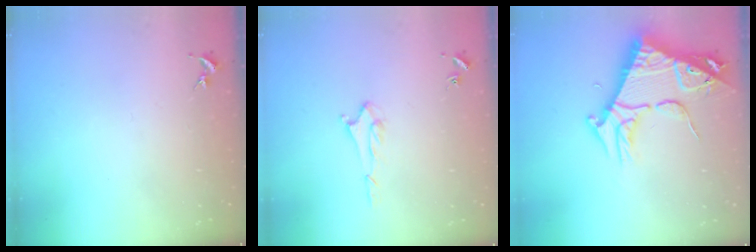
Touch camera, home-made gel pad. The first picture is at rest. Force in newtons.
{"total": 1.7, "press": 1.6, "slide": 0.4}
{"total": 9.9, "press": 9.9, "slide": 1.1}